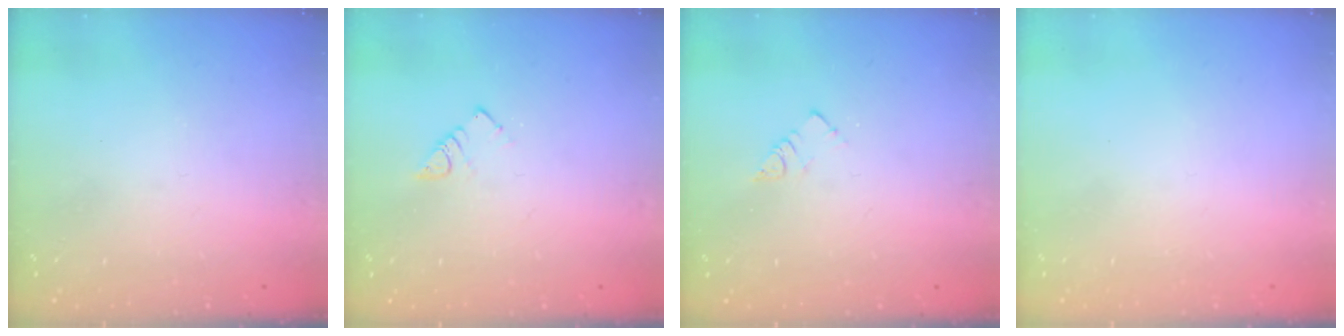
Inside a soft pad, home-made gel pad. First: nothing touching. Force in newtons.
{"total": 2.9, "press": 2.9, "slide": 0.5}
{"total": 3.2, "press": 3.2, "slide": 0.0}
{"total": 1.7, "press": 1.7, "slide": 0.1}